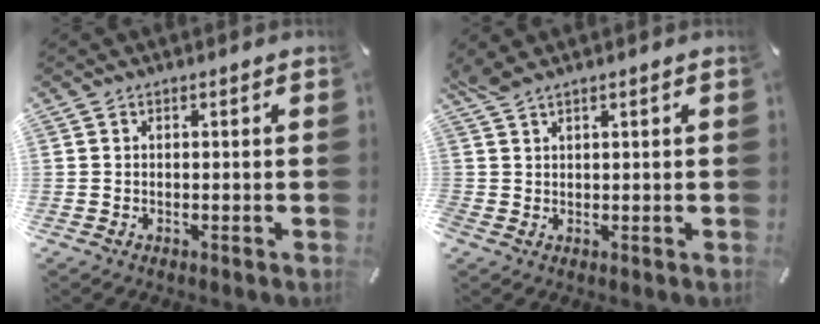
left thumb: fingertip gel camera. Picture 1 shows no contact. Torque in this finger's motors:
{"motor_torque": [1.59, 1.84, 0.45, 0.02, 0.49]}